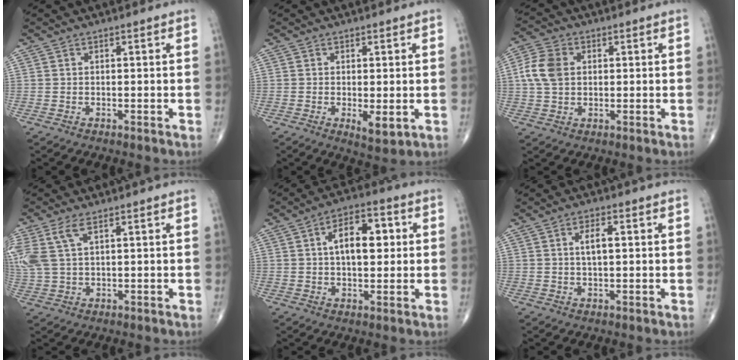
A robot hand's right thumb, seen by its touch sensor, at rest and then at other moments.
{"total": 3.6, "force": [-0.6, 1.3, 3.3], "torque": [-0.048, -0.013, -0.005]}
{"total": 7.3, "force": [1.0, 5.3, 4.9], "torque": [-0.102, 0.010, 0.016]}
{"total": 8.4, "force": [3.3, 4.0, 6.6], "torque": [-0.181, 0.010, 0.076]}
{"total": 10.3, "force": [1.8, 5.5, 8.5], "torque": [-0.113, 0.015, 0.023]}
{"total": 3.7, "force": [0.7, 1.5, 3.3], "torque": [-0.058, 0.002, 0.012]}